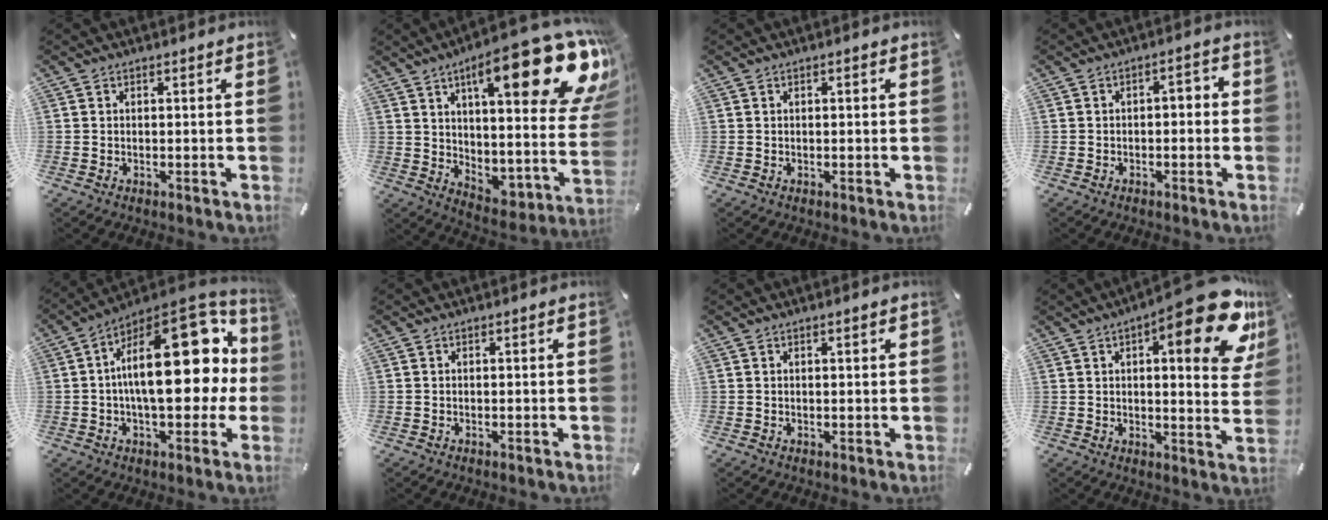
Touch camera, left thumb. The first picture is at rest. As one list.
[{"total": 24.9, "force": [13.2, 9.8, 18.8], "torque": [-0.239, -0.101, 0.219]}, {"total": 0.5, "force": [0.0, 0.2, 0.5], "torque": [-0.008, 0.001, 0.000]}, {"total": 2.8, "force": [-1.4, 1.4, 1.9], "torque": [-0.035, 0.014, -0.031]}, {"total": 26.2, "force": [4.1, 12.4, 22.7], "torque": [-0.327, -0.033, 0.071]}, {"total": 0.0}, {"total": 0.8, "force": [0.4, 0.2, 0.6], "torque": [-0.012, 0.001, 0.007]}, {"total": 20.0, "force": [10.2, 6.2, 16.0], "torque": [-0.202, -0.073, 0.152]}]